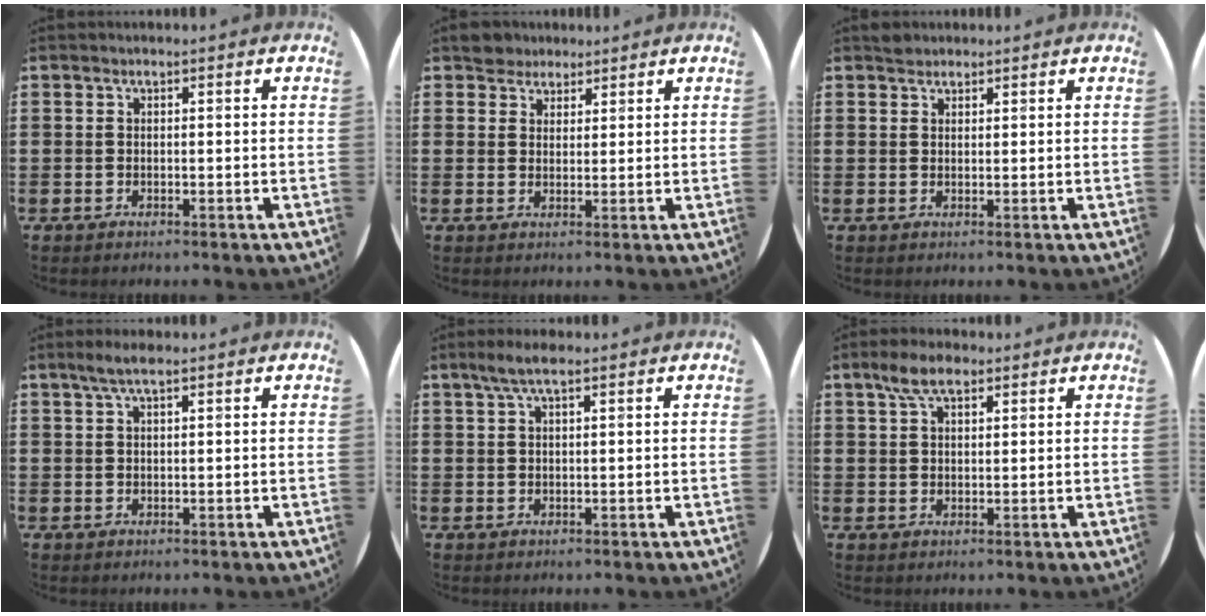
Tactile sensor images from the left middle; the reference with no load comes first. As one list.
[{"total": 3.1, "force": [2.8, 1.4, -0.1], "torque": [-0.001, 0.002, 0.054]}, {"total": 1.3, "force": [1.2, 0.5, -0.1], "torque": [0.006, 0.000, 0.023]}, {"total": 2.7, "force": [1.8, 0.4, 1.9], "torque": [-0.040, 0.006, 0.031]}, {"total": 3.2, "force": [2.1, 0.6, 2.3], "torque": [-0.049, 0.006, 0.036]}, {"total": 5.1, "force": [3.4, 2.3, 3.1], "torque": [-0.051, 0.003, 0.059]}]